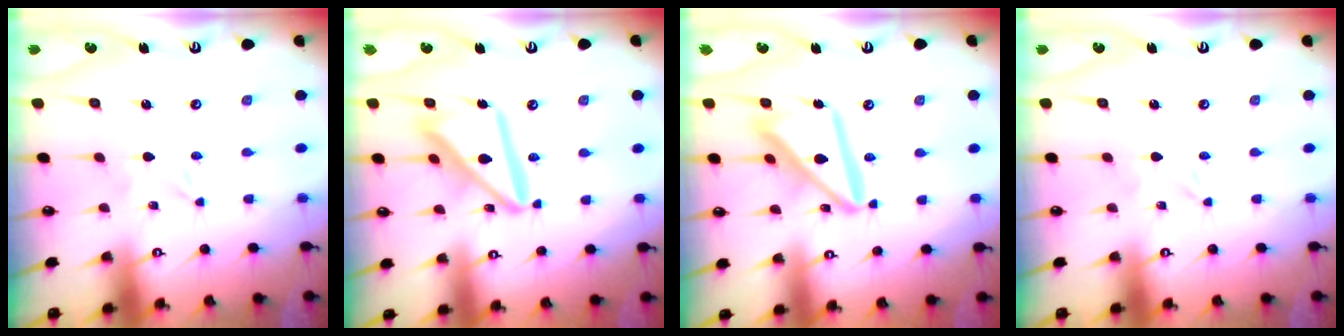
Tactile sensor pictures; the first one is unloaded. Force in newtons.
{"total": 15.1, "press": 15.0, "slide": 1.6}
{"total": 15.1, "press": 15.0, "slide": 1.6}
{"total": 0.0}